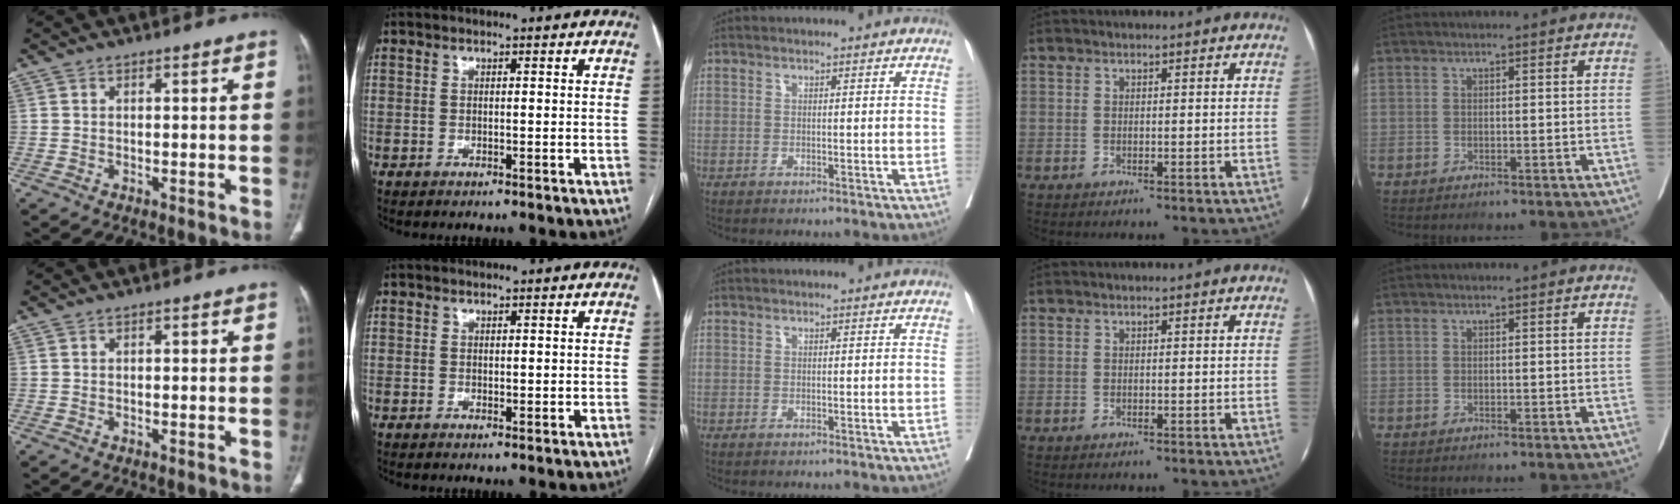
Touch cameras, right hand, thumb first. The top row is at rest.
{"thumb": {"total": 0.7, "force": [0.1, 0.3, 0.6], "torque": [-0.009, 0.002, 0.000]}, "index": {"total": 1.2, "force": [0.6, 0.8, 0.6], "torque": [-0.004, -0.006, 0.011]}}